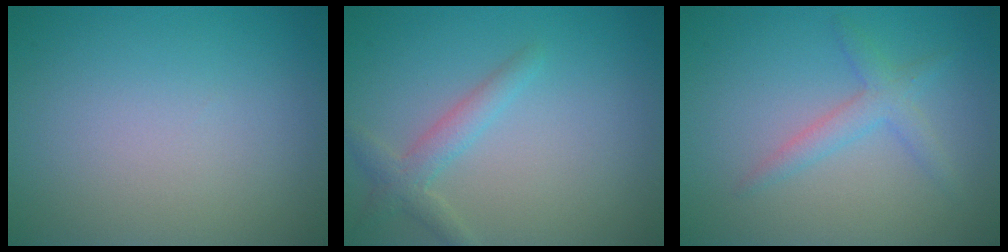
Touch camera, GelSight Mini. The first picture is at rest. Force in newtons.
{"total": 2.3, "press": 2.3, "slide": 0.0}
{"total": 2.3, "press": 2.3, "slide": 0.1}